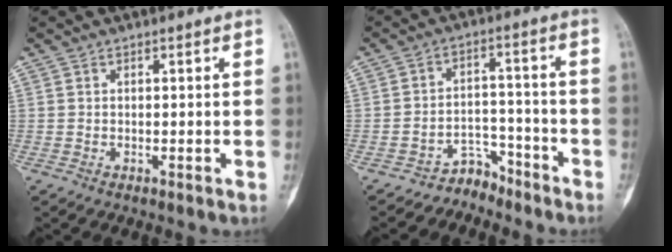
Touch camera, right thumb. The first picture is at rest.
{"total": 5.4, "force": [-4.7, 2.6, -0.4], "torque": [0.031, 0.072, -0.079]}